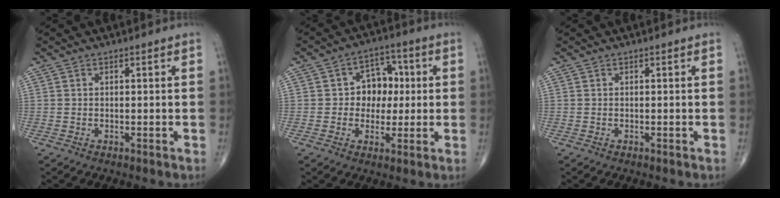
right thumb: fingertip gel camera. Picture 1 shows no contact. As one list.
[{"total": 8.4, "force": [0.6, 6.7, 5.0], "torque": [-0.022, 0.015, 0.003]}, {"total": 0.0}]